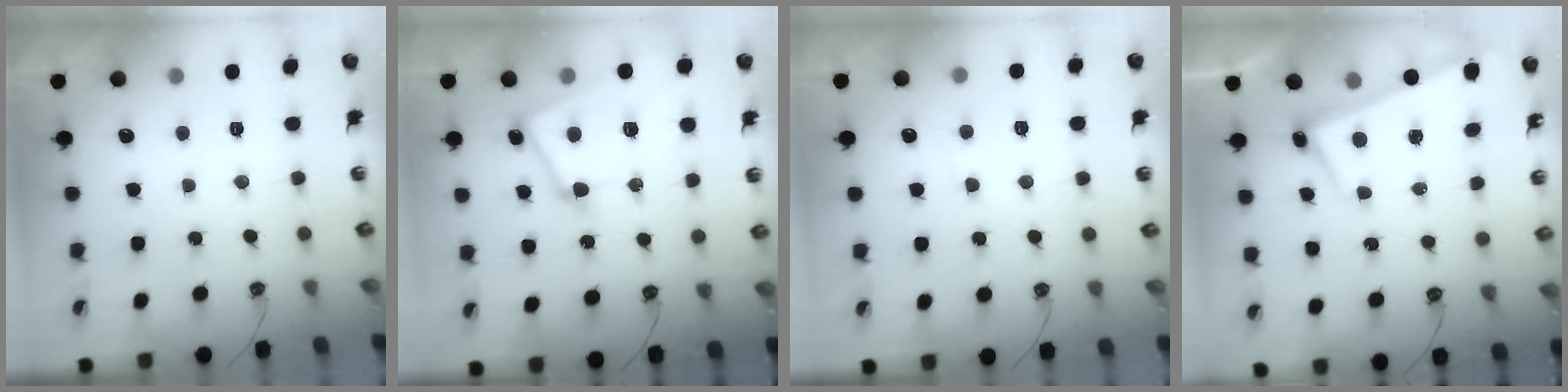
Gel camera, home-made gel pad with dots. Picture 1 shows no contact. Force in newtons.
{"total": 10.5, "press": 10.3, "slide": 1.8}
{"total": 5.4, "press": 5.4, "slide": 0.6}
{"total": 2.6, "press": 2.4, "slide": 0.8}